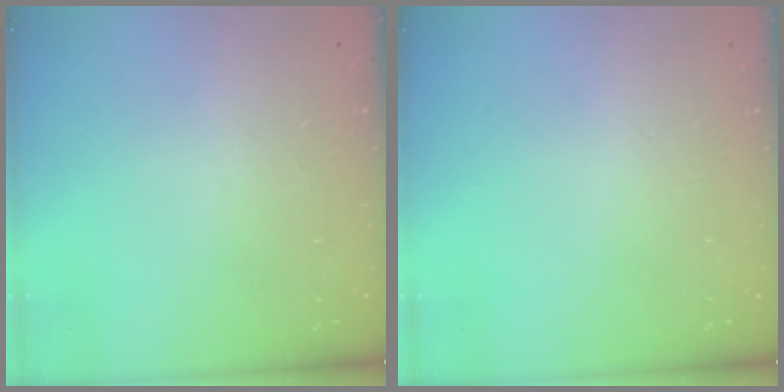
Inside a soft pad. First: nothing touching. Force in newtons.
{"total": 0.0}